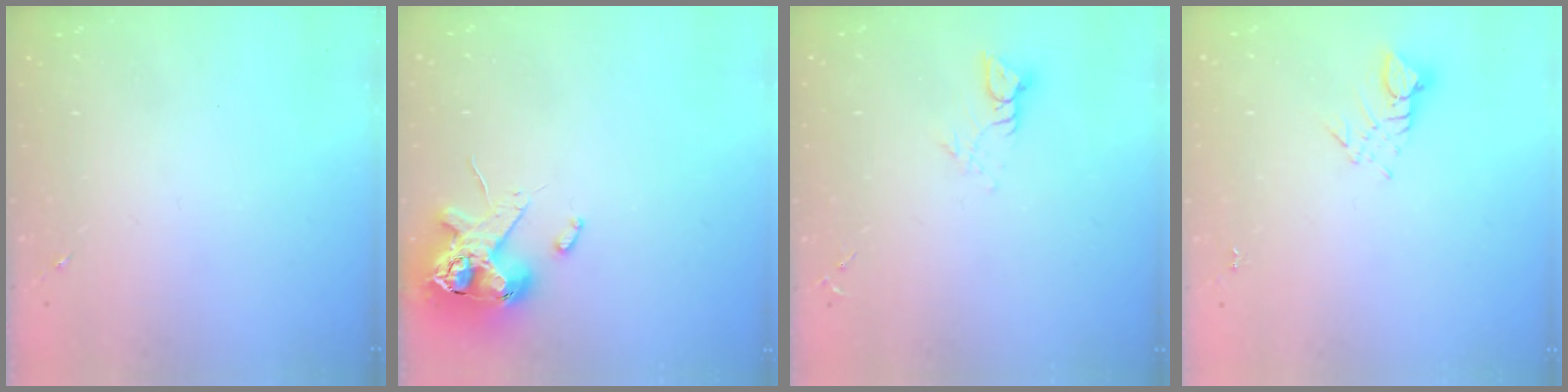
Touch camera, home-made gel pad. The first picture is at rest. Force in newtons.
{"total": 12.3, "press": 12.1, "slide": 1.9}
{"total": 4.4, "press": 4.4, "slide": 0.3}
{"total": 3.5, "press": 3.5, "slide": 0.3}